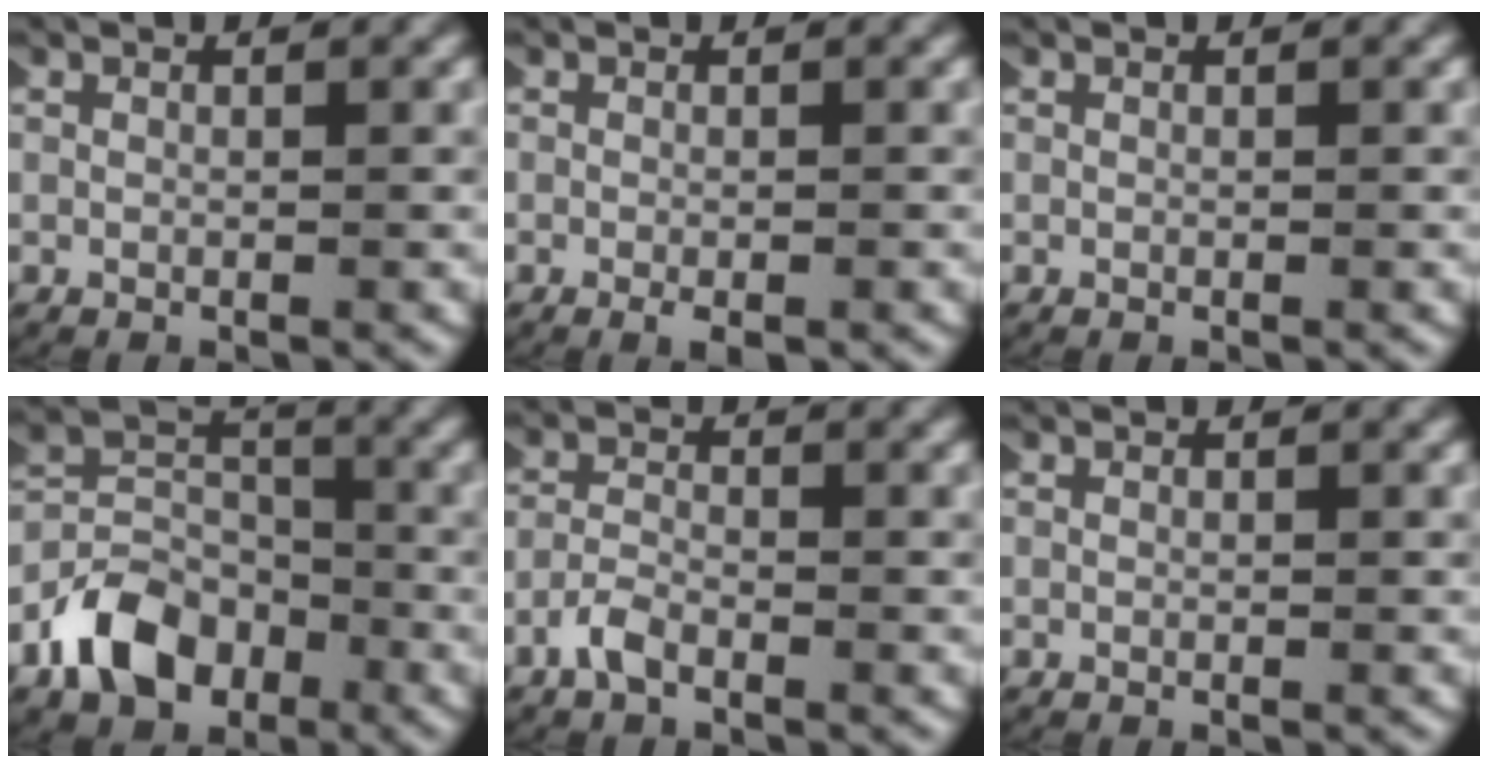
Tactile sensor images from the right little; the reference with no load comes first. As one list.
[{"total": 1.5, "force": [-1.0, 0.5, 1.0], "torque": [-0.021, -0.009, -0.011]}, {"total": 0.0}, {"total": 6.0, "force": [-2.6, 4.4, 3.1], "torque": [-0.051, -0.006, -0.052]}, {"total": 1.5, "force": [-1.2, 0.5, 0.8], "torque": [-0.021, 0.000, -0.028]}, {"total": 0.0}]